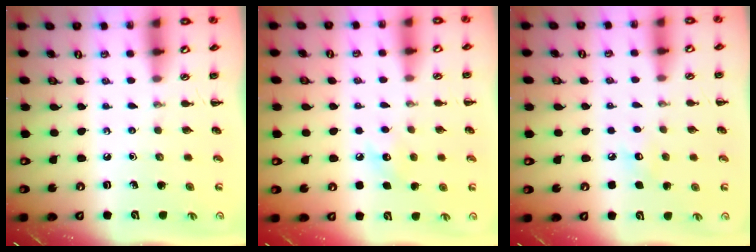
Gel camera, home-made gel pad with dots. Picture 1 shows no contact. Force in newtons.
{"total": 6.9, "press": 6.7, "slide": 1.7}
{"total": 4.8, "press": 4.6, "slide": 1.2}